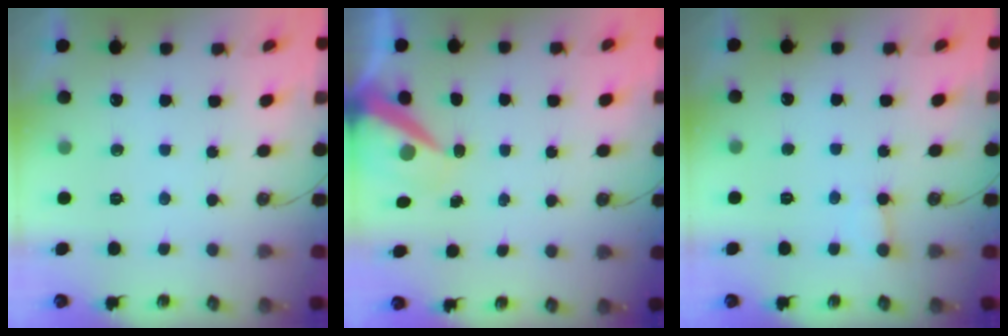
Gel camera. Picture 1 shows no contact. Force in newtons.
{"total": 8.4, "press": 8.3, "slide": 0.9}
{"total": 2.8, "press": 2.8, "slide": 0.4}